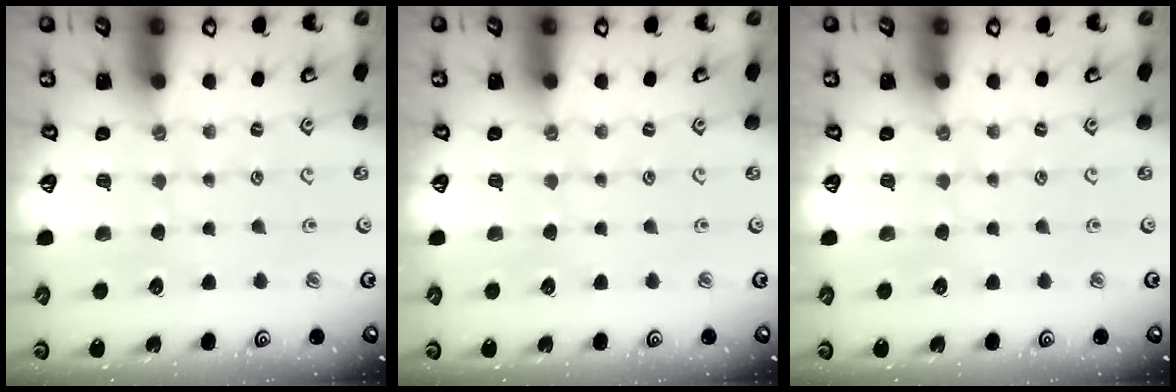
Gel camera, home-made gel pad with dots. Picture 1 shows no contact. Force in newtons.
{"total": 0.0}
{"total": 0.0}